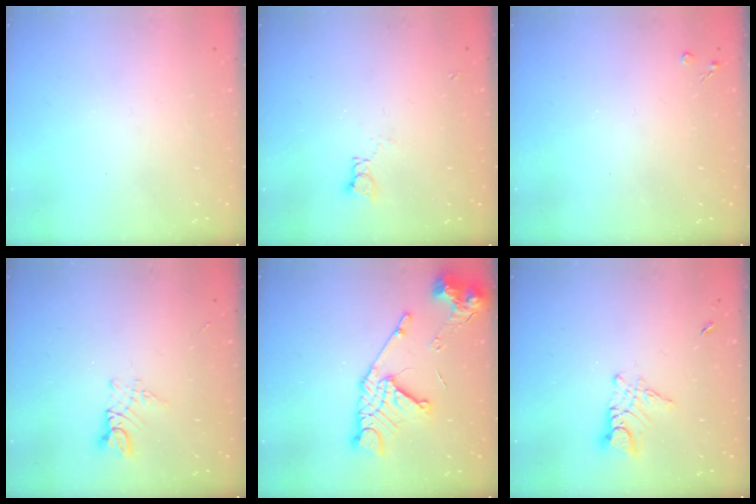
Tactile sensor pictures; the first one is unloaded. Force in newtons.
{"total": 2.2, "press": 2.2, "slide": 0.3}
{"total": 2.1, "press": 2.1, "slide": 0.4}
{"total": 3.3, "press": 3.3, "slide": 0.2}
{"total": 16.2, "press": 16.2, "slide": 1.5}
{"total": 6.1, "press": 6.1, "slide": 0.5}